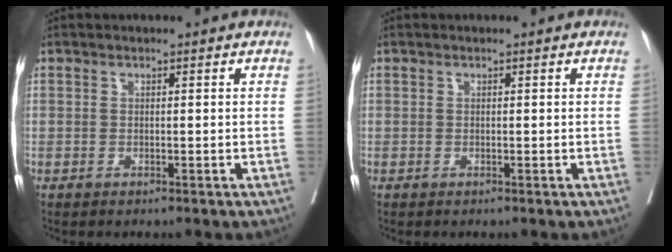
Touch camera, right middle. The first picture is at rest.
{"total": 0.0}